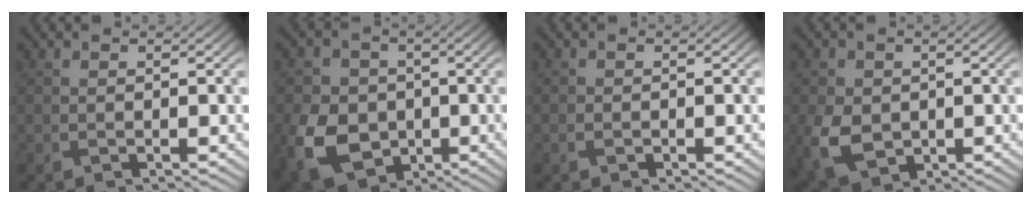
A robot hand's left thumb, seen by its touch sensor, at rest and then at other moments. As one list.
[{"total": 11.2, "force": [-3.2, 8.7, 6.3], "torque": [-0.166, -0.033, -0.065]}, {"total": 0.9, "force": [-0.6, 0.6, 0.4], "torque": [-0.011, -0.003, -0.010]}, {"total": 7.1, "force": [-1.2, 5.5, 4.3], "torque": [-0.124, -0.020, -0.024]}]